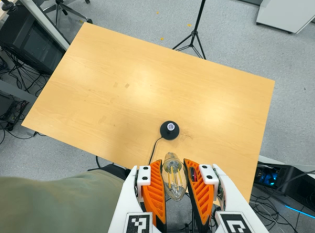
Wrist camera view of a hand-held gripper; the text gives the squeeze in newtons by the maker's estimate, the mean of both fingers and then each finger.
{"total": 19.8, "left": 21.7, "right": 17.8}